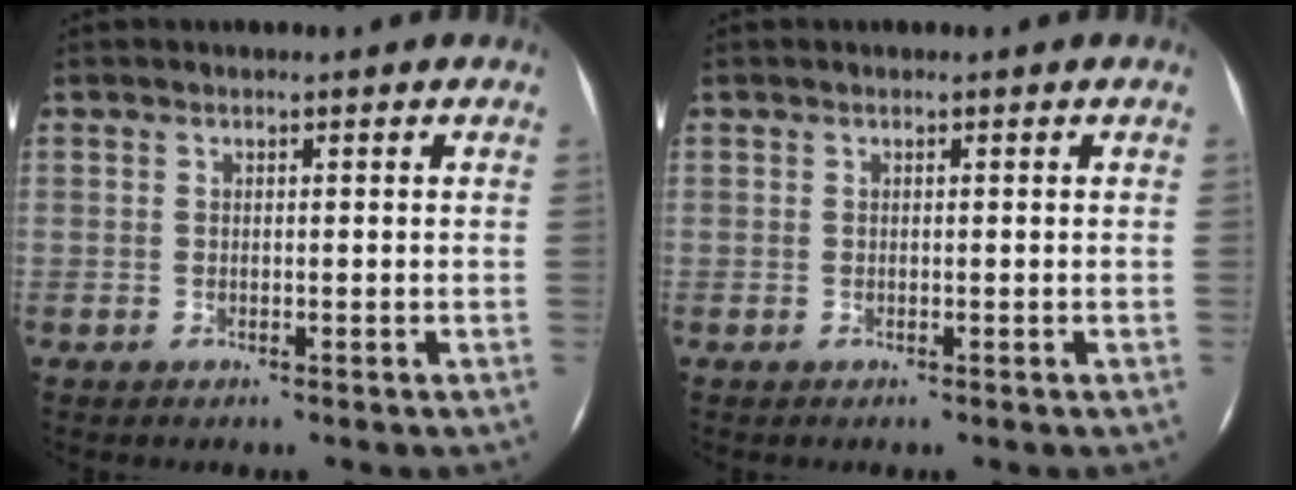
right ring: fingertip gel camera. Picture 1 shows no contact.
{"total": 0.0}